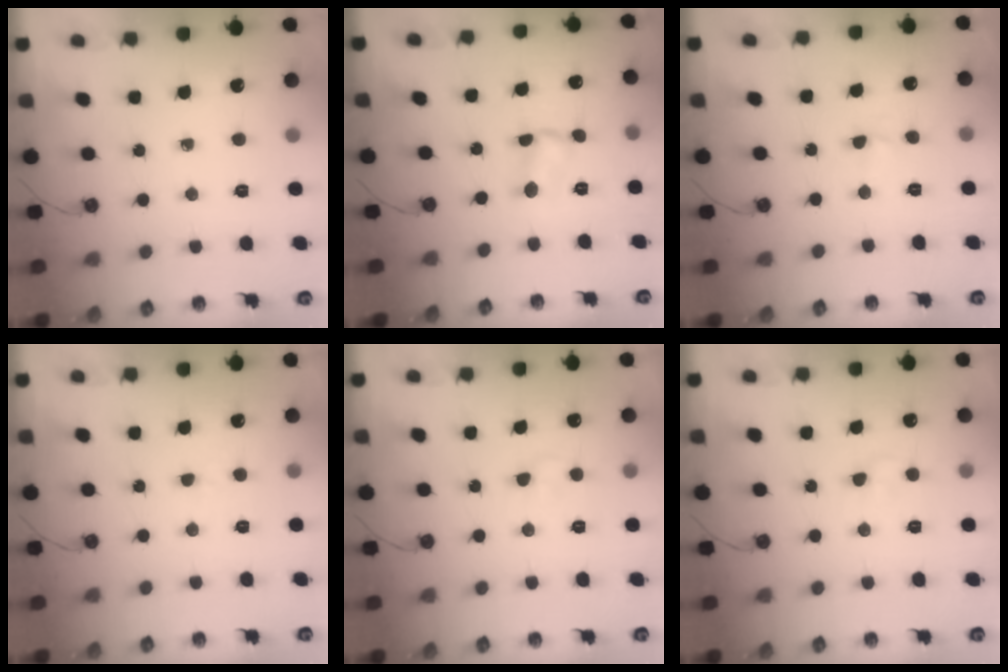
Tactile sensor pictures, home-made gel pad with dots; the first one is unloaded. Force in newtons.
{"total": 2.5, "press": 2.5, "slide": 0.1}
{"total": 2.1, "press": 2.1, "slide": 0.5}
{"total": 2.1, "press": 1.6, "slide": 1.2}
{"total": 2.9, "press": 2.7, "slide": 0.9}
{"total": 2.9, "press": 2.7, "slide": 0.9}